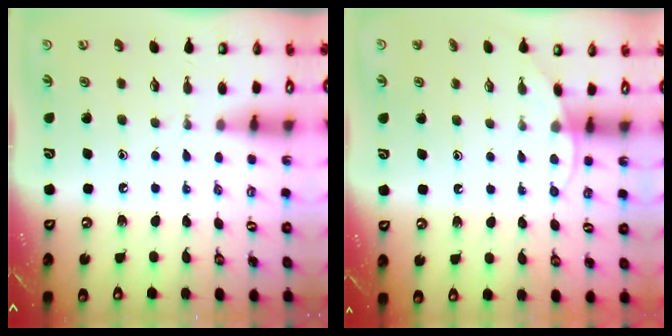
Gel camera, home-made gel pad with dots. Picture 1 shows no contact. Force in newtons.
{"total": 5.1, "press": 5.1, "slide": 0.5}